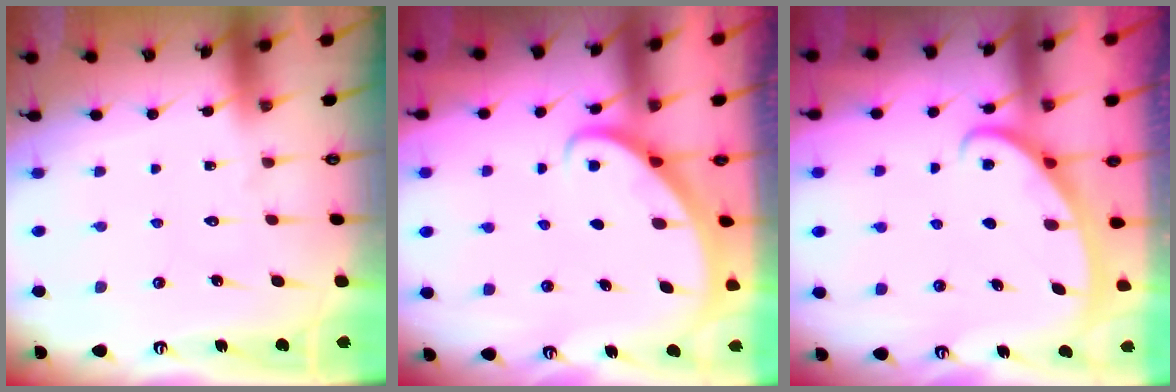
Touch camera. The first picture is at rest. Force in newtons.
{"total": 2.6, "press": 2.6, "slide": 0.2}
{"total": 2.8, "press": 2.8, "slide": 0.3}